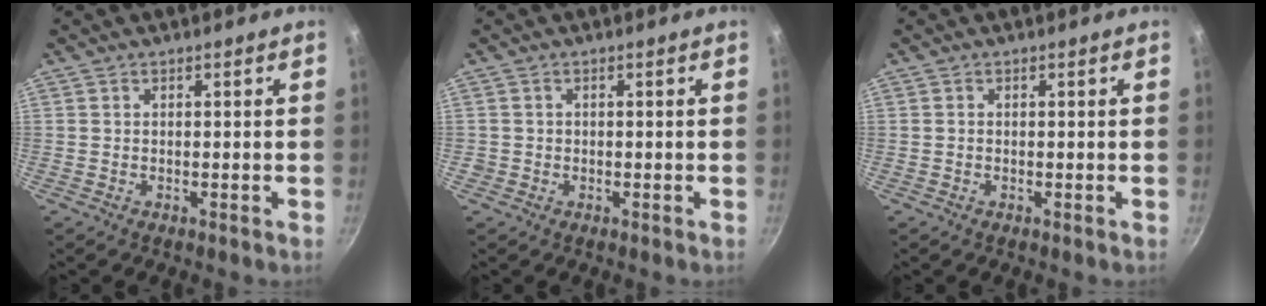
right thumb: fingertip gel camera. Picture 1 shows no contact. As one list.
[{"total": 1.0, "force": [-0.2, 1.0, 0.1], "torque": [0.000, 0.002, -0.004]}, {"total": 0.0}]